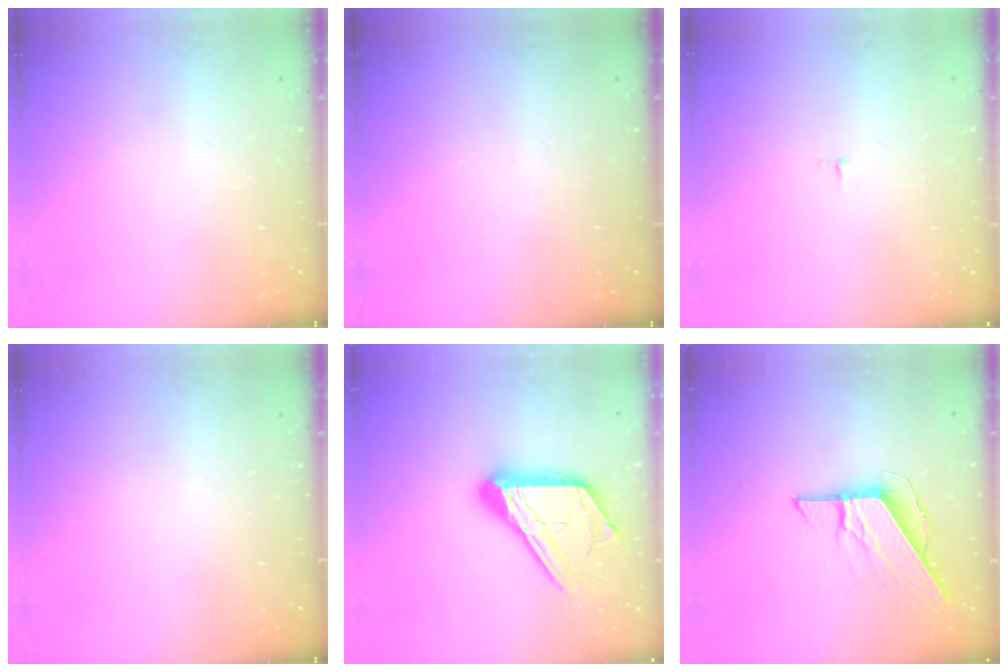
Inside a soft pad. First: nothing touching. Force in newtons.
{"total": 0.0}
{"total": 2.7, "press": 2.7, "slide": 0.2}
{"total": 0.0}
{"total": 16.7, "press": 16.7, "slide": 1.4}
{"total": 8.0, "press": 8.0, "slide": 0.8}